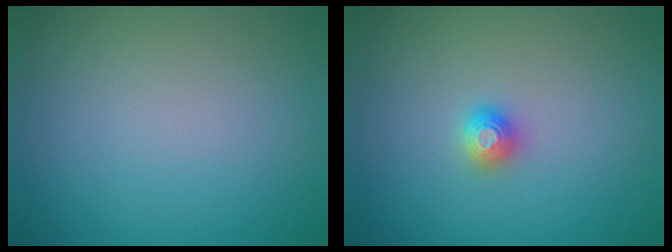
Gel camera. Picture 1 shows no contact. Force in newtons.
{"total": 1.5, "press": 1.5, "slide": 0.2}